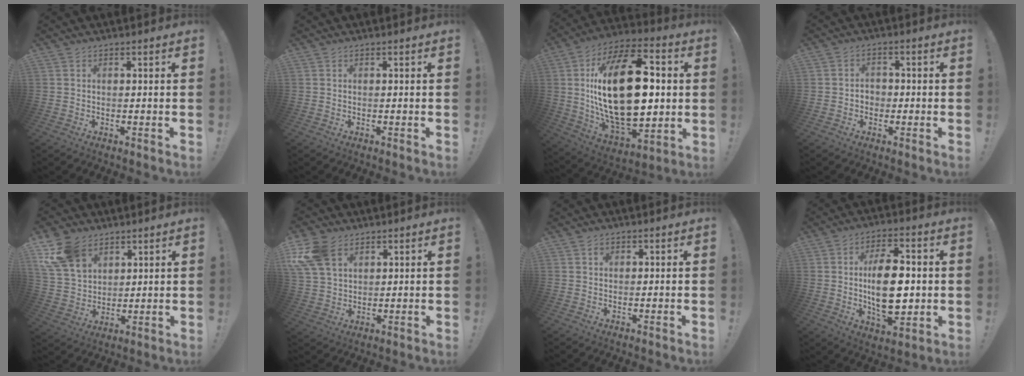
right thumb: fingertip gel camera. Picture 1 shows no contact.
{"total": 0.0}
{"total": 32.7, "force": [2.8, 17.3, 27.6], "torque": [-0.519, -0.012, 0.047]}
{"total": 2.9, "force": [-1.1, 2.3, 1.3], "torque": [-0.015, 0.000, -0.021]}
{"total": 13.7, "force": [7.9, 9.3, 6.3], "torque": [-0.118, -0.038, 0.156]}
{"total": 12.4, "force": [5.7, 8.4, 7.0], "torque": [-0.142, -0.018, 0.115]}
{"total": 0.8, "force": [0.3, 0.7, 0.2], "torque": [0.010, -0.003, 0.002]}
{"total": 16.3, "force": [0.0, 8.5, 13.9], "torque": [-0.240, -0.004, -0.006]}